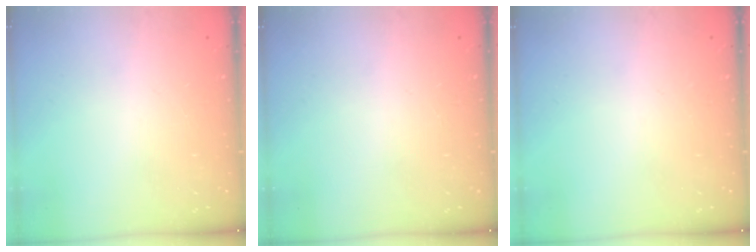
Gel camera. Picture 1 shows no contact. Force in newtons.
{"total": 0.0}
{"total": 0.0}